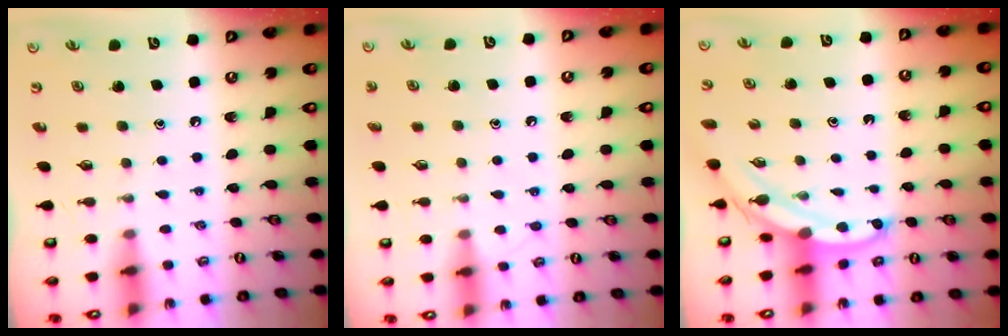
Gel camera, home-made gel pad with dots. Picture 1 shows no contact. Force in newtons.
{"total": 7.0, "press": 7.0, "slide": 0.8}
{"total": 5.5, "press": 5.5, "slide": 0.5}